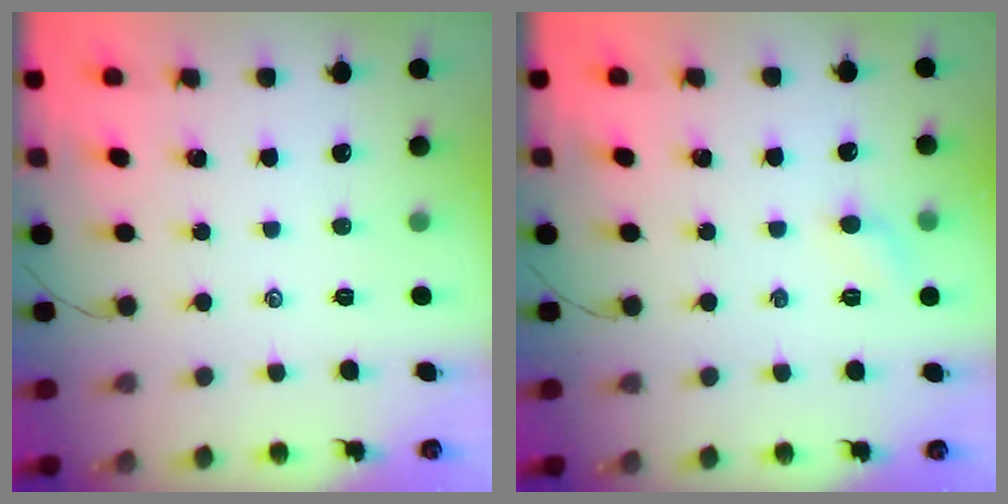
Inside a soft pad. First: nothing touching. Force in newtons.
{"total": 5.4, "press": 5.1, "slide": 1.5}